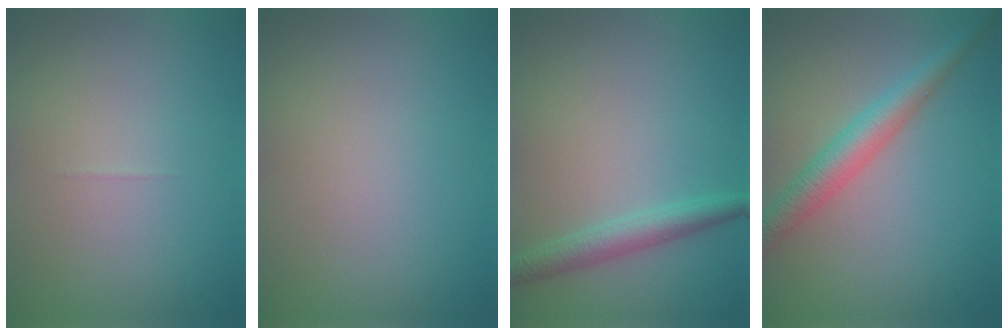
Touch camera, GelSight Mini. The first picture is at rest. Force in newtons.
{"total": 0.0}
{"total": 2.7, "press": 2.7, "slide": 0.1}
{"total": 4.0, "press": 4.0, "slide": 0.1}